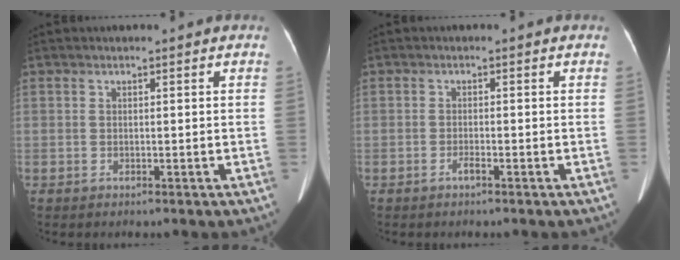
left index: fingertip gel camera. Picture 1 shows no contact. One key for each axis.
{"total": 1.0, "fx": -0.8, "fy": 0.0, "fz": 0.6, "tx": -0.017, "ty": -0.002, "tz": -0.014}